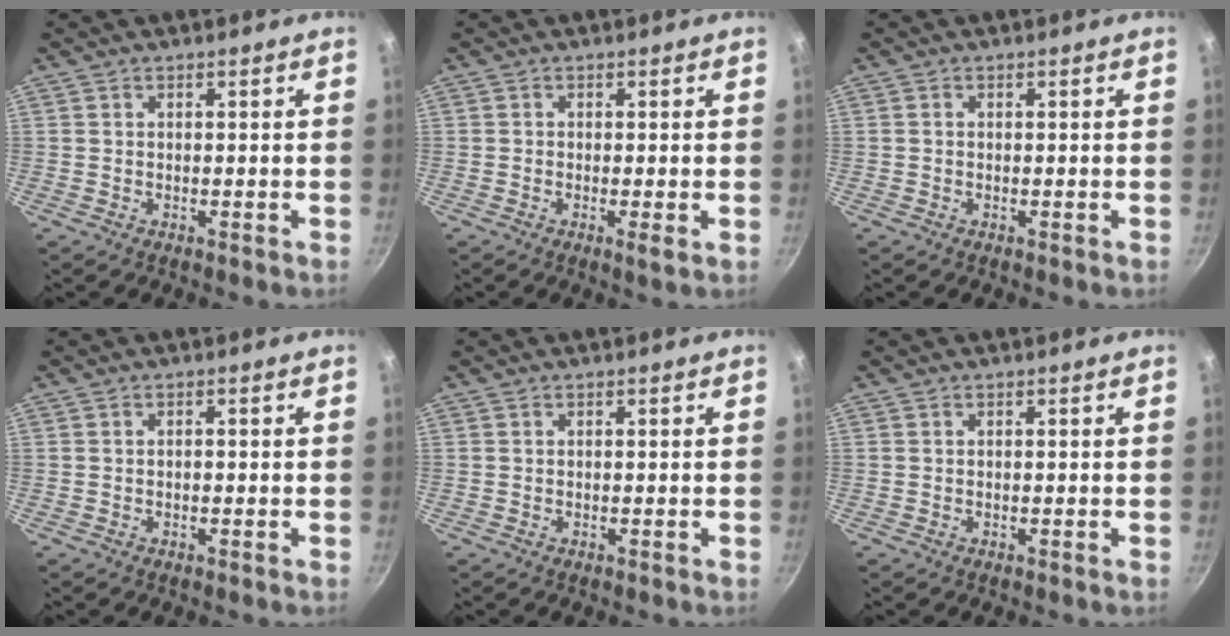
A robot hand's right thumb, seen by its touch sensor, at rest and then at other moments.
{"total": 1.7, "force": [-0.4, 0.3, 1.6], "torque": [-0.030, -0.006, -0.008]}
{"total": 0.0}
{"total": 0.5, "force": [-0.2, 0.3, 0.4], "torque": [-0.006, 0.004, -0.003]}
{"total": 0.0}
{"total": 0.0}